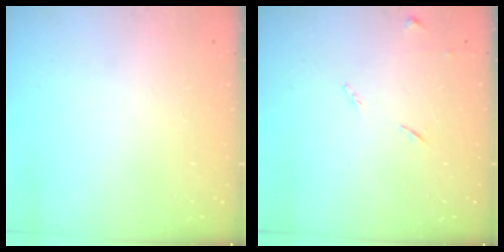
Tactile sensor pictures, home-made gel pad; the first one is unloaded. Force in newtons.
{"total": 6.3, "press": 6.3, "slide": 0.6}